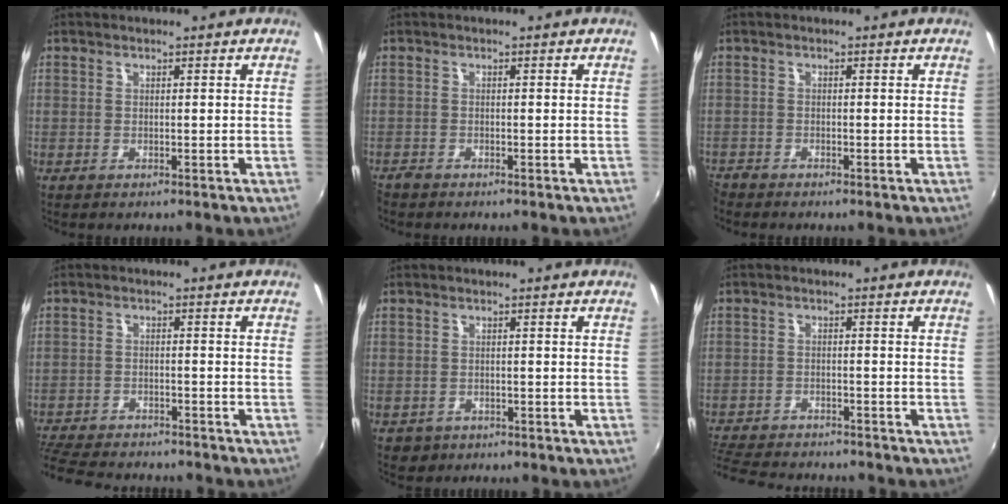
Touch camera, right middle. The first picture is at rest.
{"total": 1.6, "force": [-1.5, 0.3, 0.4], "torque": [-0.011, -0.010, -0.030]}
{"total": 2.4, "force": [-2.3, 0.6, 0.3], "torque": [-0.017, -0.013, -0.050]}
{"total": 13.3, "force": [-11.8, 3.5, 5.1], "torque": [-0.132, -0.015, -0.188]}
{"total": 2.7, "force": [-1.3, 2.2, 0.9], "torque": [-0.024, -0.003, -0.015]}
{"total": 12.2, "force": [-10.9, 3.1, 4.4], "torque": [-0.117, -0.013, -0.175]}